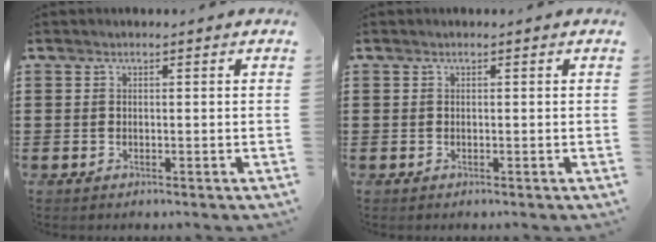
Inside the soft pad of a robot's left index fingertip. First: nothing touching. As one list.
[{"total": 0.0}]